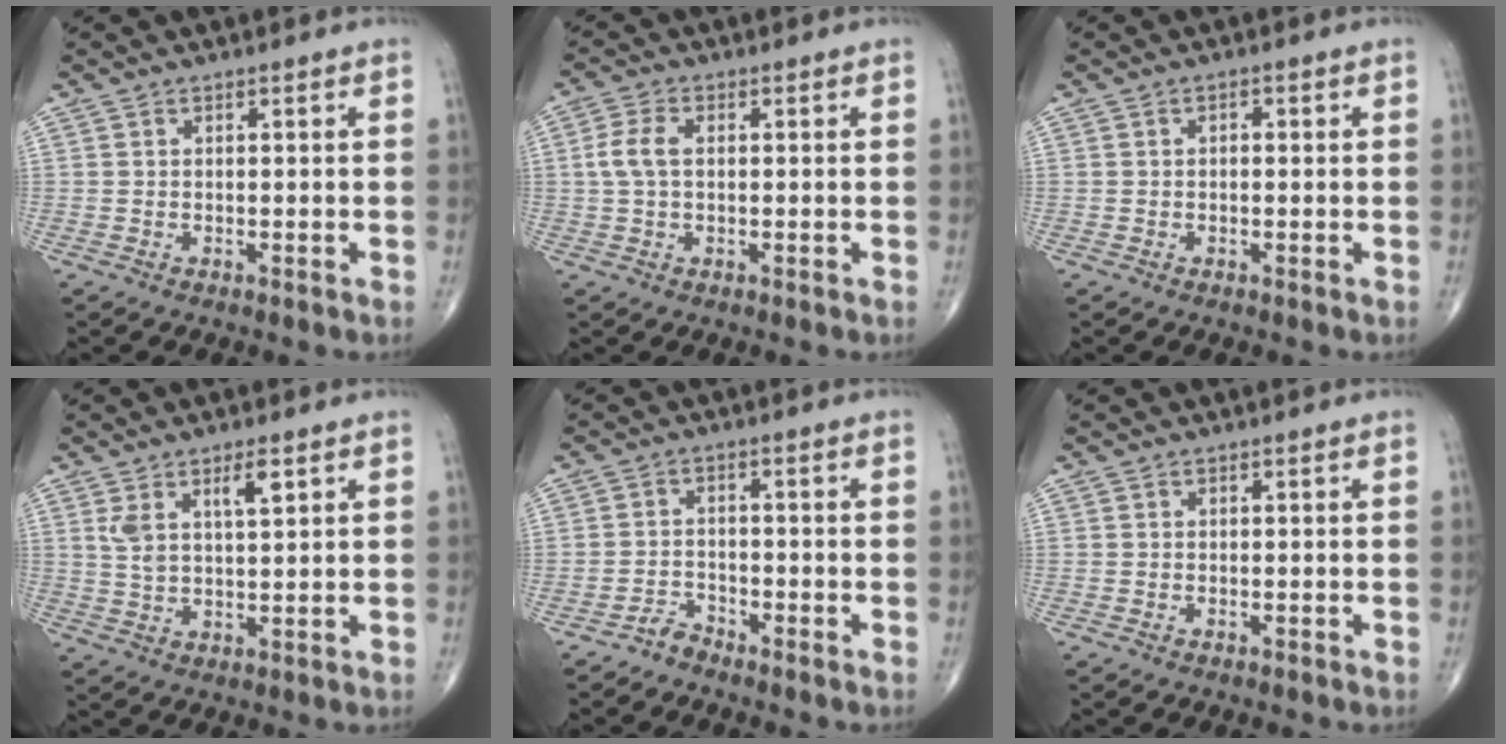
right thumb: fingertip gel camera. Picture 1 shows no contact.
{"total": 4.5, "force": [0.4, 2.6, 3.6], "torque": [-0.089, 0.010, 0.004]}
{"total": 1.1, "force": [0.2, 0.6, 0.9], "torque": [-0.016, 0.002, 0.001]}
{"total": 6.4, "force": [3.0, 2.4, 5.1], "torque": [-0.091, -0.013, 0.060]}
{"total": 2.2, "force": [-2.1, 0.6, -0.1], "torque": [0.009, 0.005, -0.042]}
{"total": 0.0}